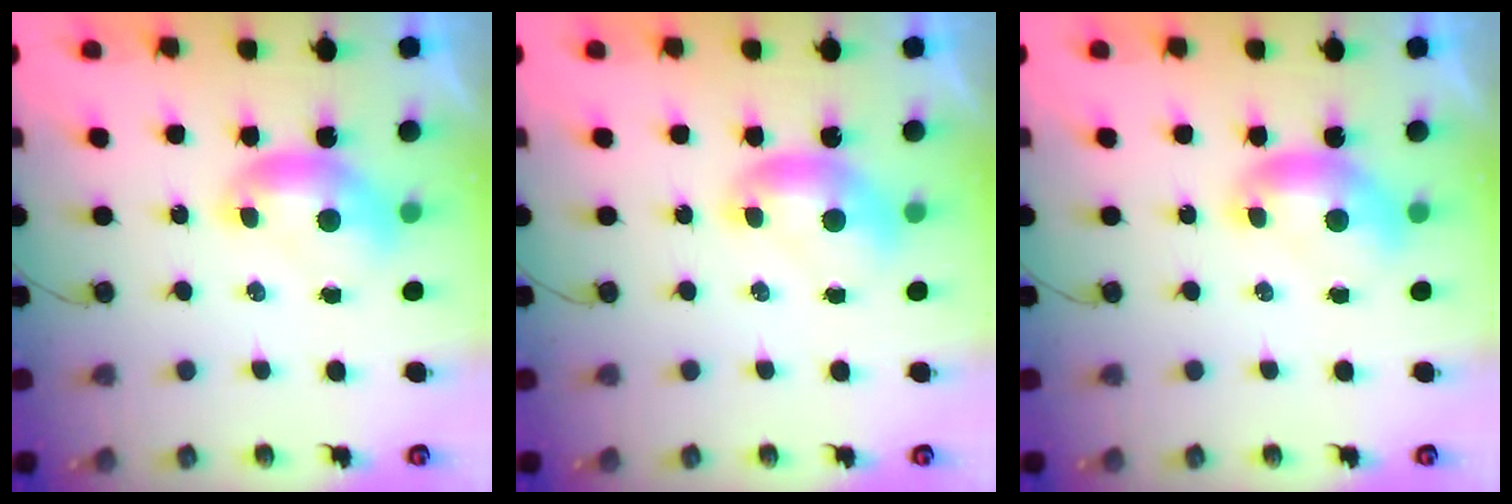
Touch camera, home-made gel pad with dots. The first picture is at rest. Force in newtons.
{"total": 0.0}
{"total": 0.0}